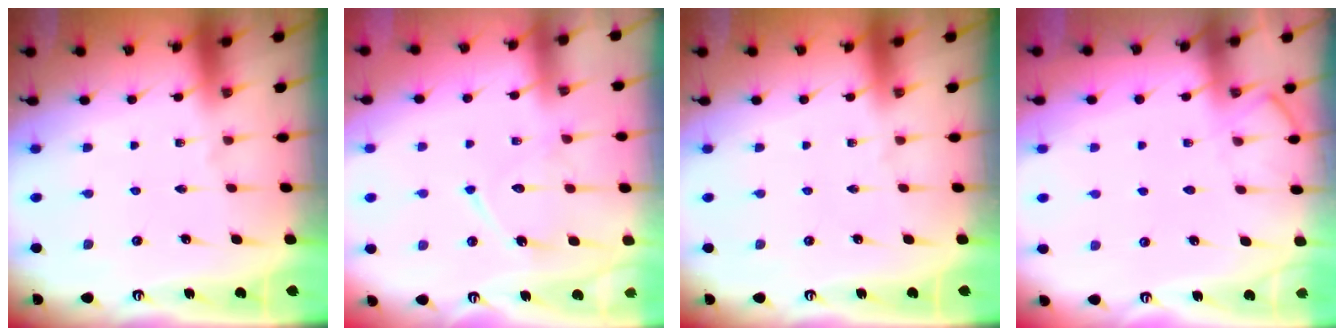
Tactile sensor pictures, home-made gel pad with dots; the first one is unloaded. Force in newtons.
{"total": 12.0, "press": 12.0, "slide": 1.1}
{"total": 0.0}
{"total": 6.4, "press": 6.4, "slide": 0.7}